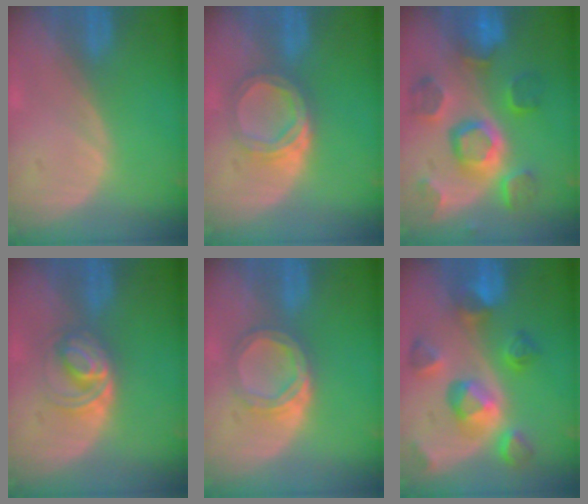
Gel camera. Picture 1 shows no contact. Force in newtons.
{"total": 5.6, "press": 5.0, "slide": 2.6}
{"total": 11.3, "press": 10.0, "slide": 5.2}
{"total": 5.2, "press": 5.0, "slide": 1.2}
{"total": 5.0, "press": 4.7, "slide": 1.6}
{"total": 10.2, "press": 9.0, "slide": 4.8}